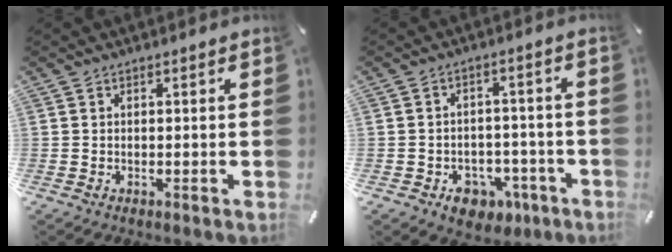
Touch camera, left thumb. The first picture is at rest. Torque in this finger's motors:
{"motor_torque": [0.28, 0.94, 0.14, -0.04, 0.03]}